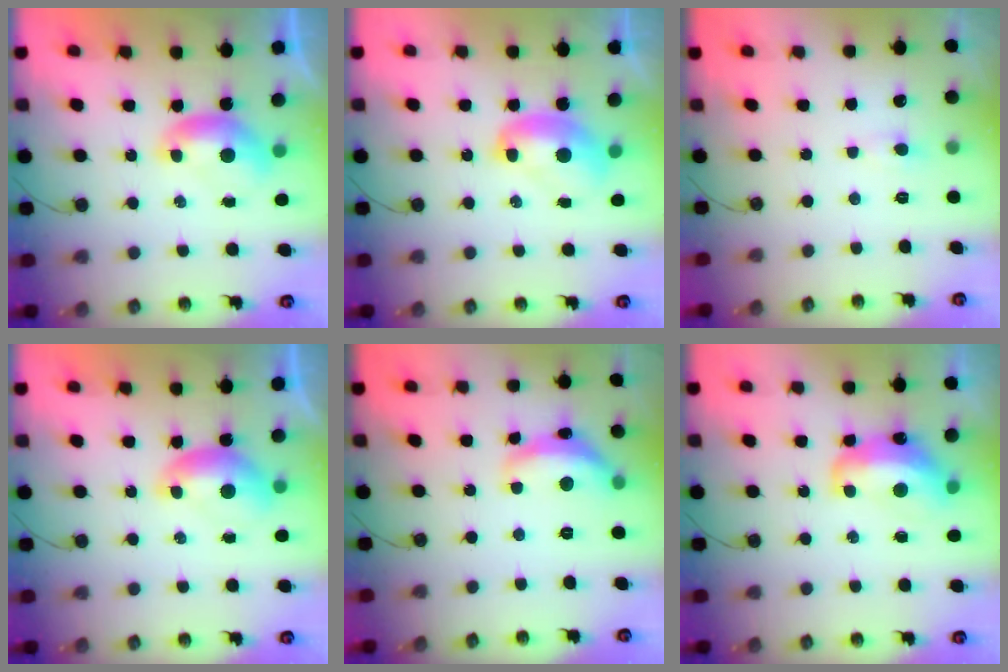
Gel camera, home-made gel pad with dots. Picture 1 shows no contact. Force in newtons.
{"total": 2.4, "press": 2.4, "slide": 0.3}
{"total": 0.8, "press": 0.6, "slide": 0.5}
{"total": 0.0}
{"total": 7.3, "press": 7.3, "slide": 0.7}
{"total": 7.2, "press": 7.1, "slide": 1.2}